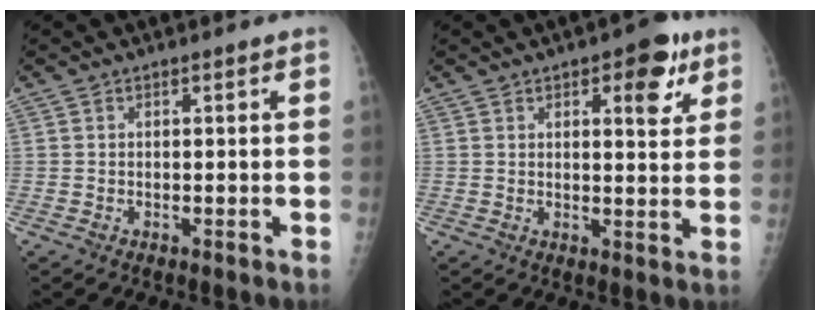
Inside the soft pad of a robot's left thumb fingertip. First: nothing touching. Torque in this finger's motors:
{"motor_torque": [-0.07, 0.13, -0.20, 0.05, 0.09]}